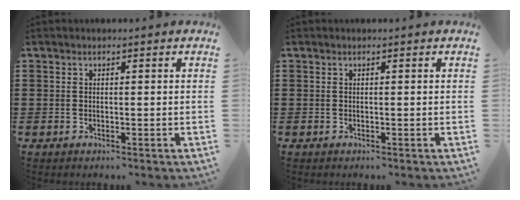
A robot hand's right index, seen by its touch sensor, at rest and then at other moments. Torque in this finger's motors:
{"motor_torque": [0.00, 0.00, 0.00, 0.00]}